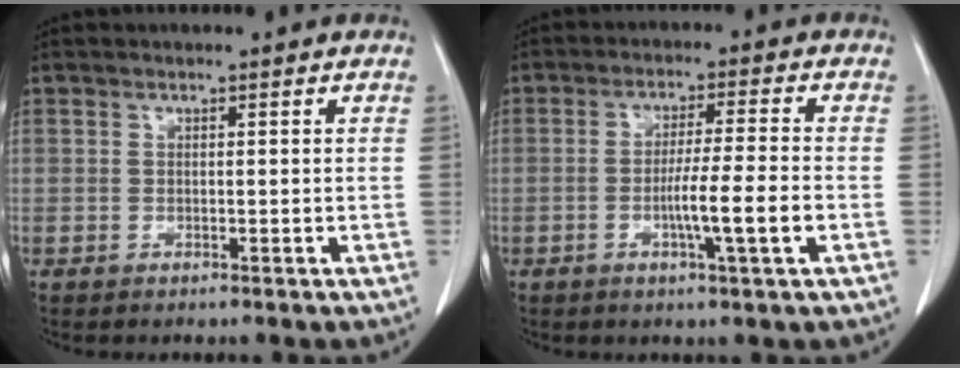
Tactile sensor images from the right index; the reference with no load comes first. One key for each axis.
{"total": 7.4, "fx": -2.1, "fy": -0.6, "fz": 7.1, "tx": -0.117, "ty": -0.008, "tz": -0.038}